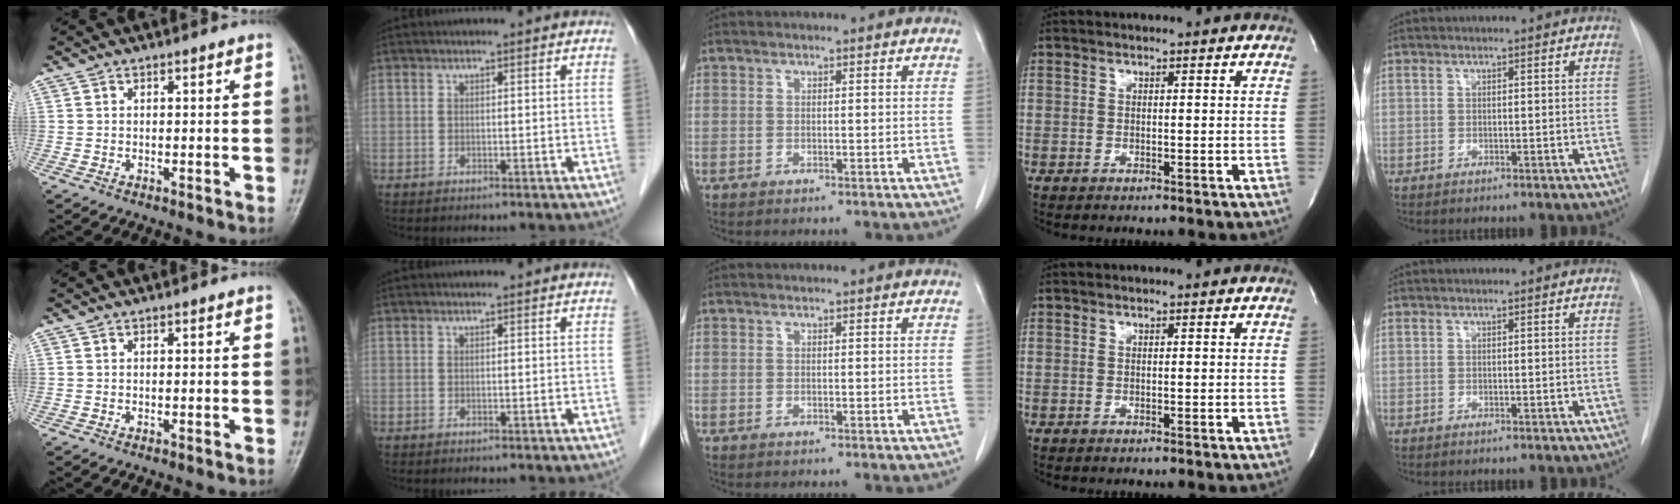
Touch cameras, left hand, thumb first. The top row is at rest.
{}